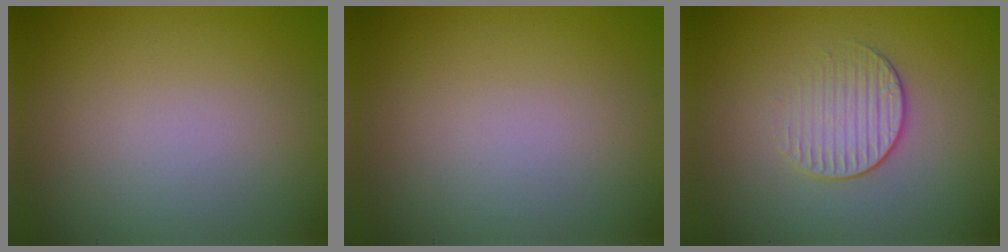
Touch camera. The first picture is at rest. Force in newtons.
{"total": 0.0}
{"total": 2.0, "press": 1.4, "slide": 1.4}